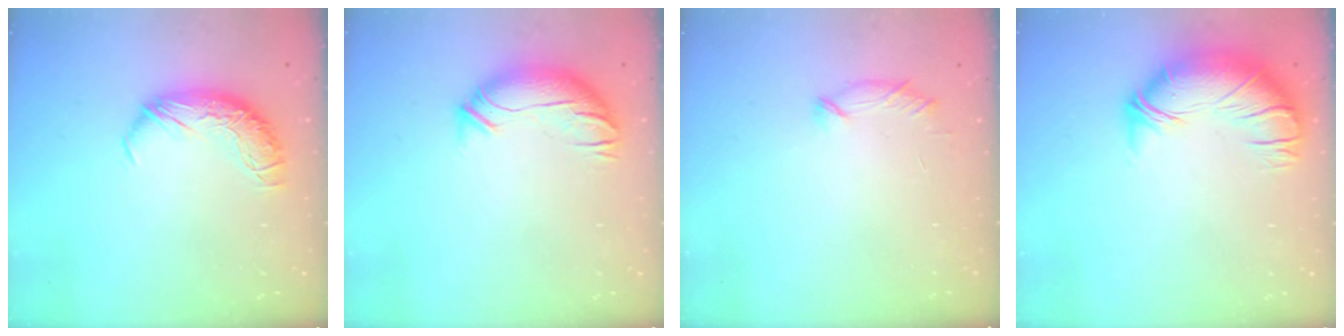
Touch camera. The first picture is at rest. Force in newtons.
{"total": 3.3, "press": 2.5, "slide": 2.1}
{"total": 4.7, "press": 4.6, "slide": 1.2}
{"total": 2.6, "press": 0.3, "slide": 2.6}